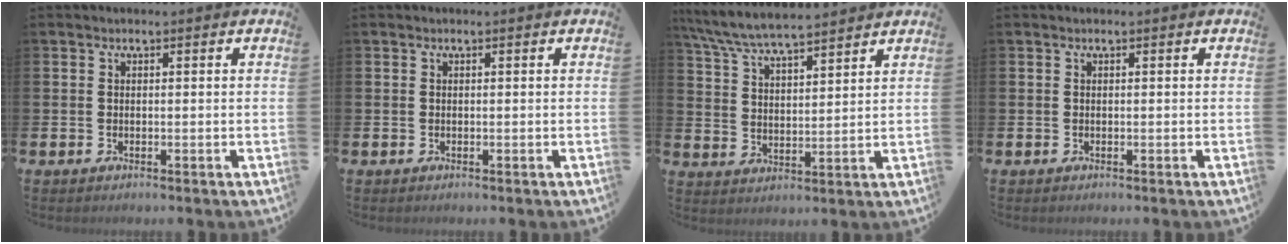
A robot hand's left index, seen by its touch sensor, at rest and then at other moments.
{"total": 0.0}
{"total": 7.1, "force": [6.8, 0.5, 2.0], "torque": [-0.068, -0.030, 0.123]}
{"total": 0.0}